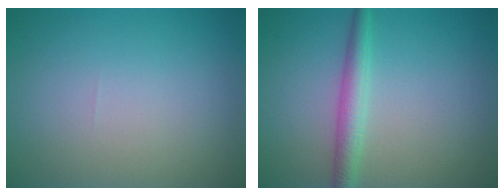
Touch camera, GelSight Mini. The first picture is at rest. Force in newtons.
{"total": 2.6, "press": 2.6, "slide": 0.0}